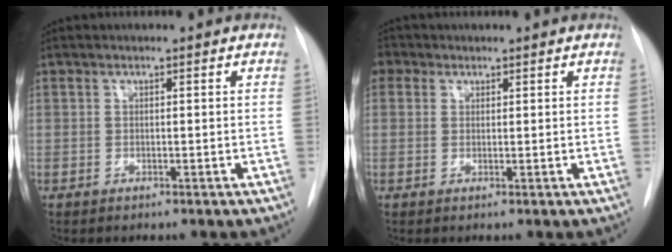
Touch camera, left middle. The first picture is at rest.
{"total": 2.2, "force": [1.0, 1.9, 0.4], "torque": [-0.001, 0.008, 0.014]}